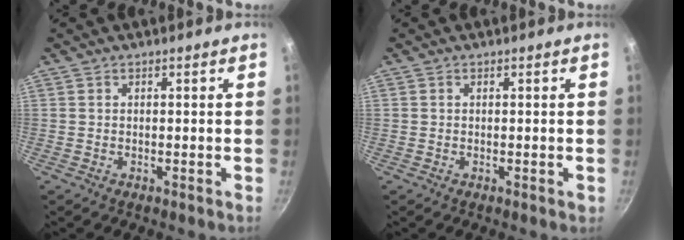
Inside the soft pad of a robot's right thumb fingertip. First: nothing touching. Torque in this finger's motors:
{"motor_torque": [0.08, 0.33, -0.27, 0.09, 0.03]}